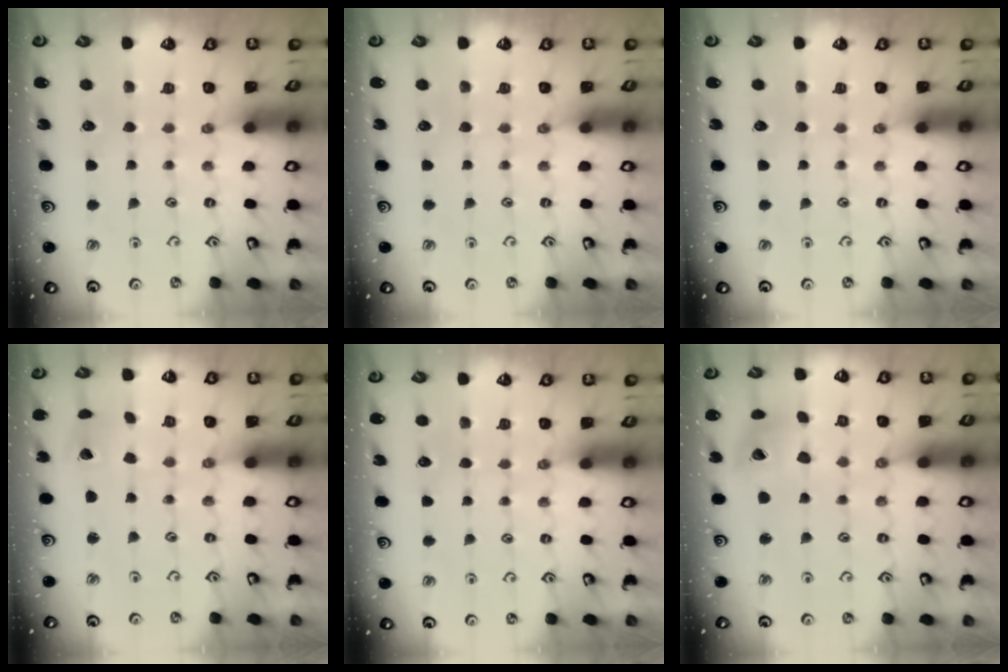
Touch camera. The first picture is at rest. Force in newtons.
{"total": 0.0}
{"total": 0.0}
{"total": 2.9, "press": 2.9, "slide": 0.2}
{"total": 0.0}
{"total": 10.6, "press": 10.5, "slide": 1.3}